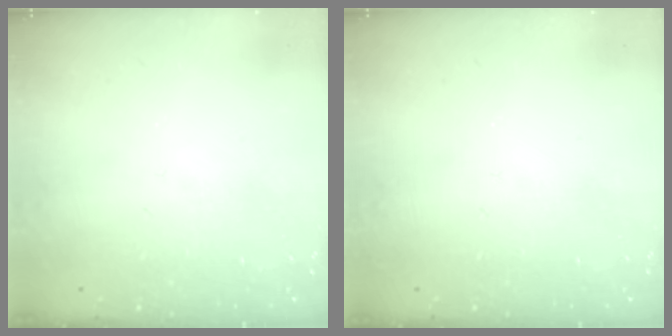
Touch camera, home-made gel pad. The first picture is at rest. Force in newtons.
{"total": 0.0}